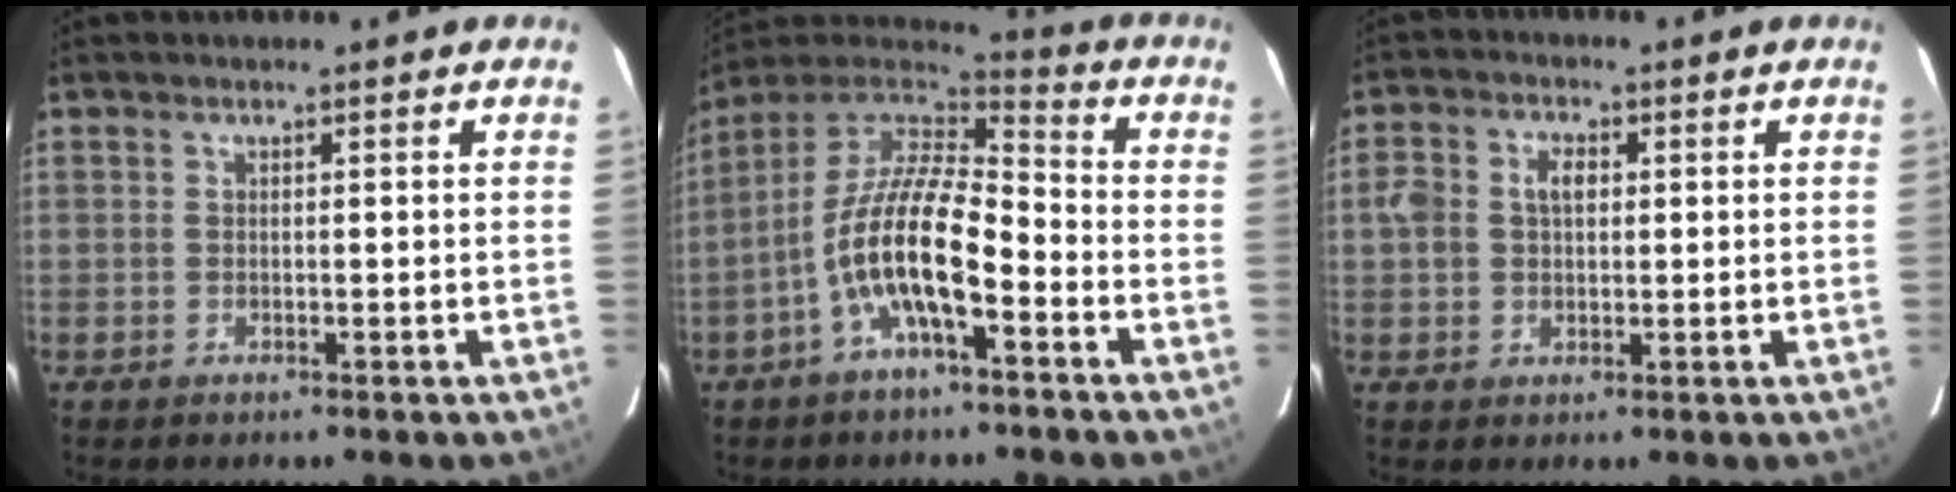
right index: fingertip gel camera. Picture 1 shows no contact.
{"total": 14.6, "force": [-5.8, 4.9, 12.6], "torque": [-0.248, 0.000, -0.116]}
{"total": 5.2, "force": [0.5, 3.9, 3.4], "torque": [-0.062, 0.017, 0.007]}